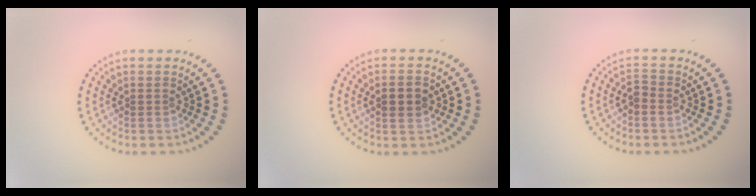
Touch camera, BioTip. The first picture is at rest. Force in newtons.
{"total": 2.4, "press": 2.4, "slide": 0.3}
{"total": 1.0, "press": 1.0, "slide": 0.3}